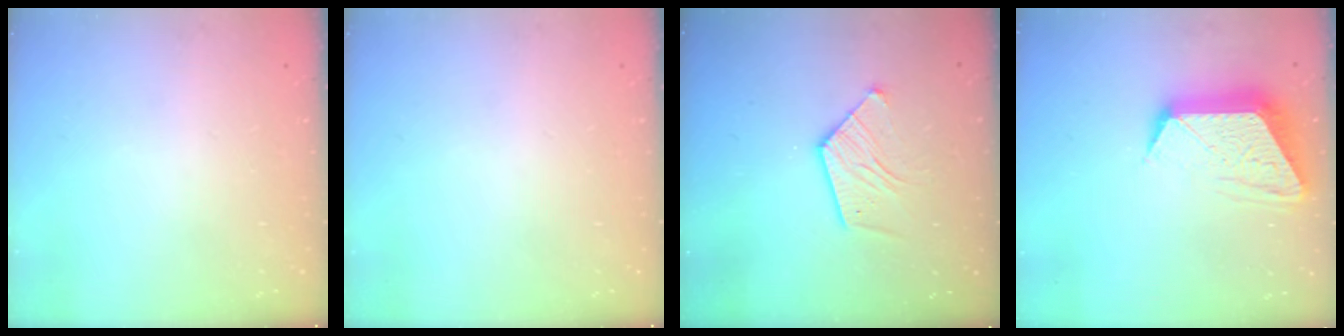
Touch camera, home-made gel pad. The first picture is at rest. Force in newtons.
{"total": 0.0}
{"total": 10.7, "press": 10.7, "slide": 1.1}
{"total": 13.4, "press": 13.4, "slide": 0.9}